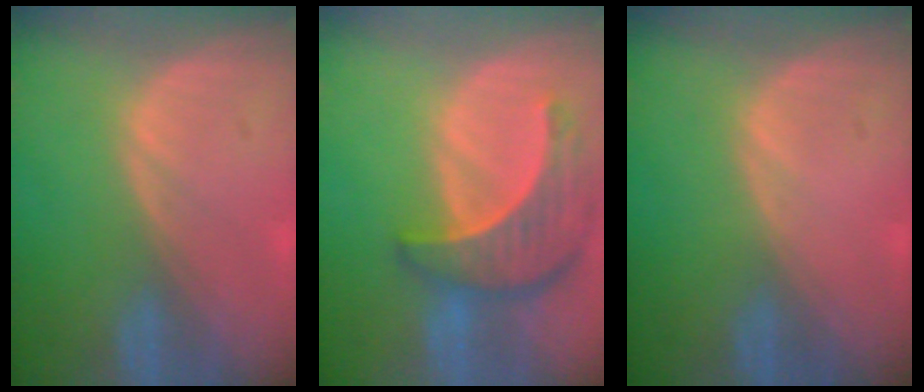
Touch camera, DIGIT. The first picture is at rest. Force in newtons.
{"total": 8.4, "press": 7.8, "slide": 3.3}
{"total": 0.0}